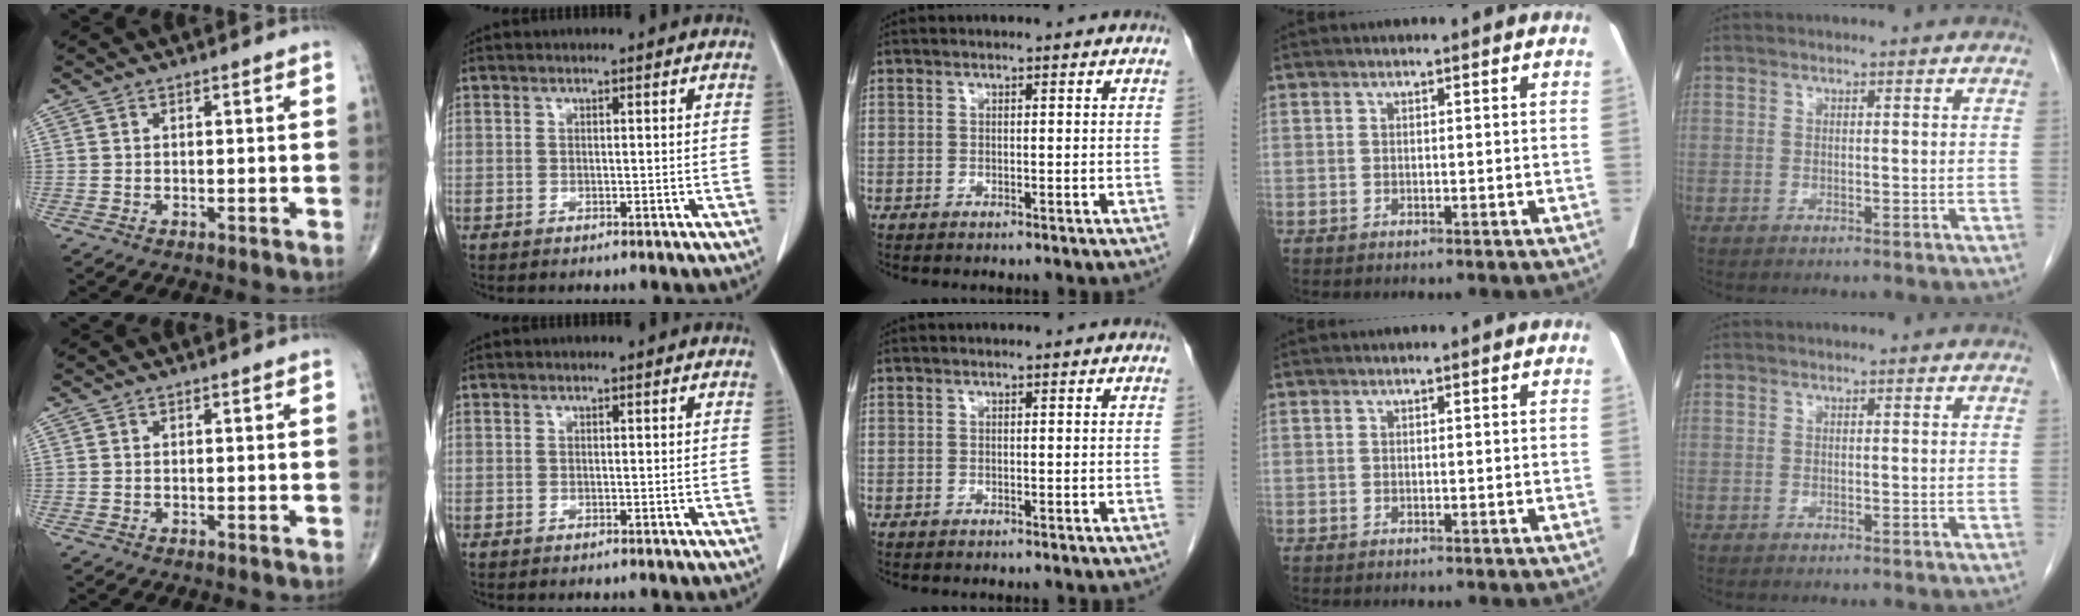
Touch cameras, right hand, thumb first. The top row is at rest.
{}